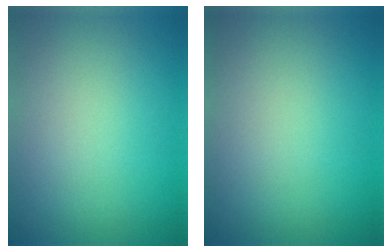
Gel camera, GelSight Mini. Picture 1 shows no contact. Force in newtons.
{"total": 0.0}